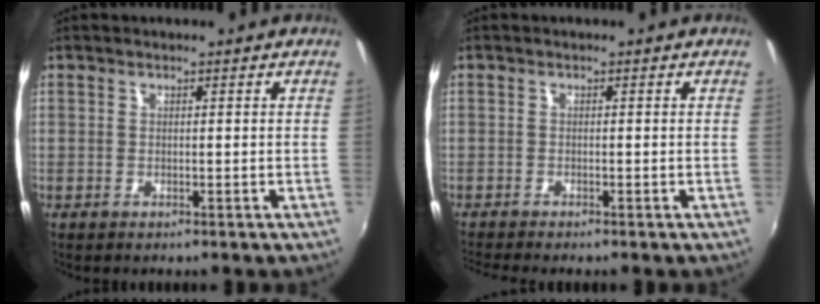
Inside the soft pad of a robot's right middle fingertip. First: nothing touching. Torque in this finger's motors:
{"motor_torque": [0.49, -0.64, 0.02, 0.01]}